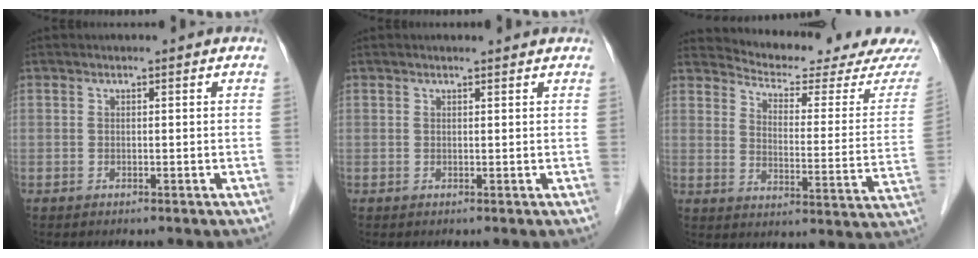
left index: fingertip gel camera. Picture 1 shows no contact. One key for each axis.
{"total": 1.7, "fx": 1.6, "fy": 0.0, "fz": 0.4, "tx": -0.011, "ty": 0.006, "tz": 0.018}
{"total": 16.7, "fx": 16.2, "fy": 0.5, "fz": 3.9, "tx": -0.054, "ty": -0.082, "tz": 0.197}